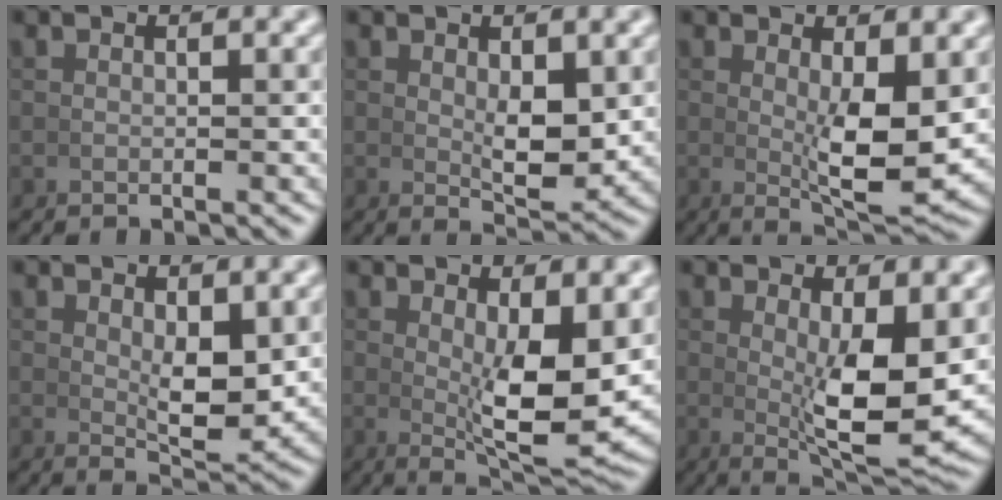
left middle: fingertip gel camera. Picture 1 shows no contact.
{"total": 3.5, "force": [0.8, 1.2, 3.2], "torque": [-0.051, -0.017, 0.020]}
{"total": 5.5, "force": [0.8, 1.4, 5.2], "torque": [-0.079, -0.022, 0.020]}
{"total": 3.9, "force": [1.1, 1.3, 3.5], "torque": [-0.057, -0.018, 0.024]}
{"total": 6.7, "force": [1.2, 1.7, 6.3], "torque": [-0.095, -0.025, 0.026]}
{"total": 6.9, "force": [0.8, 1.8, 6.6], "torque": [-0.102, -0.027, 0.022]}